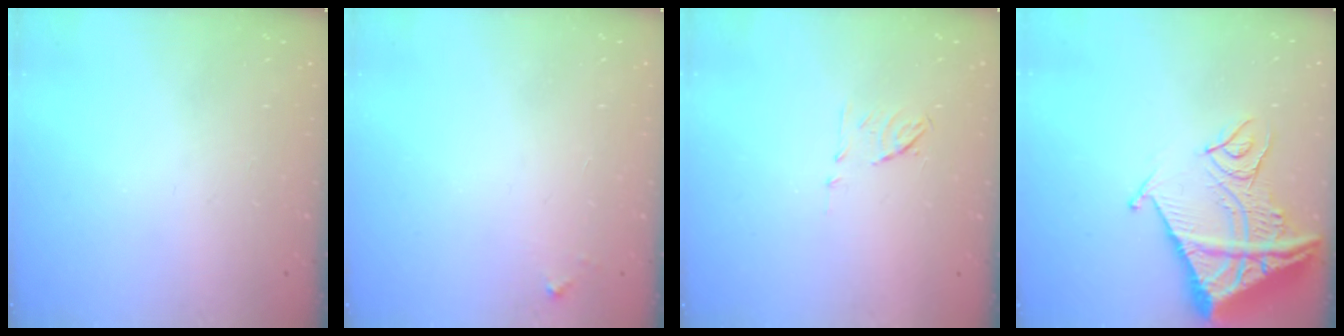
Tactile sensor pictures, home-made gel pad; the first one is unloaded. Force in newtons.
{"total": 2.8, "press": 2.8, "slide": 0.2}
{"total": 5.8, "press": 5.7, "slide": 1.1}
{"total": 15.9, "press": 15.8, "slide": 1.8}